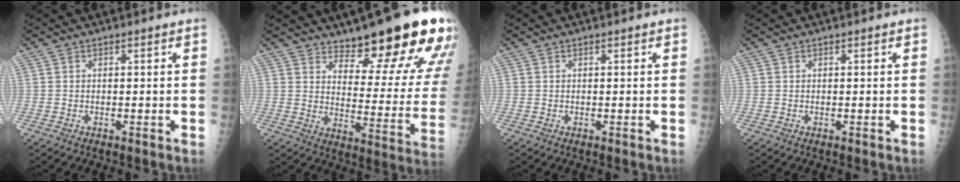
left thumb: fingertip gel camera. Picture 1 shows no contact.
{"total": 20.9, "force": [14.6, 5.7, 13.8], "torque": [-0.144, -0.095, 0.197]}
{"total": 0.0}
{"total": 0.0}